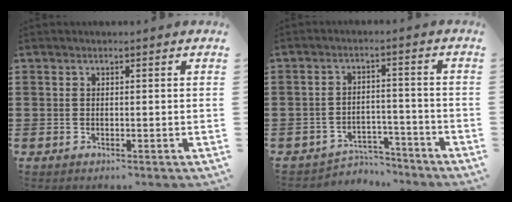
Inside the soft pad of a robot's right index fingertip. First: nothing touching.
{"total": 4.2, "force": [-4.0, 1.1, 0.6], "torque": [-0.013, 0.009, -0.083]}